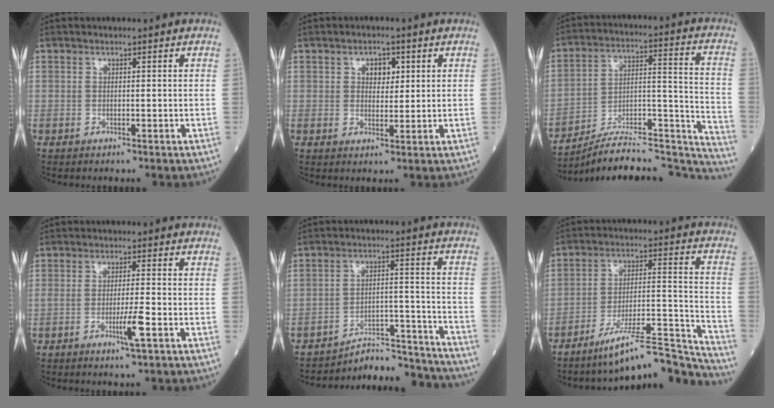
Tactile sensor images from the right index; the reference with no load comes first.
{"total": 3.1, "force": [1.2, 2.0, 2.1], "torque": [-0.027, 0.004, 0.019]}
{"total": 25.3, "force": [-24.0, 2.8, 7.5], "torque": [-0.063, 0.040, -0.353]}
{"total": 3.9, "force": [-1.6, -0.3, 3.5], "torque": [-0.065, -0.009, -0.030]}
{"total": 12.1, "force": [-12.1, 0.6, -0.1], "torque": [0.013, 0.046, -0.179]}
{"total": 15.2, "force": [-14.1, 0.1, 5.7], "torque": [-0.068, 0.044, -0.226]}